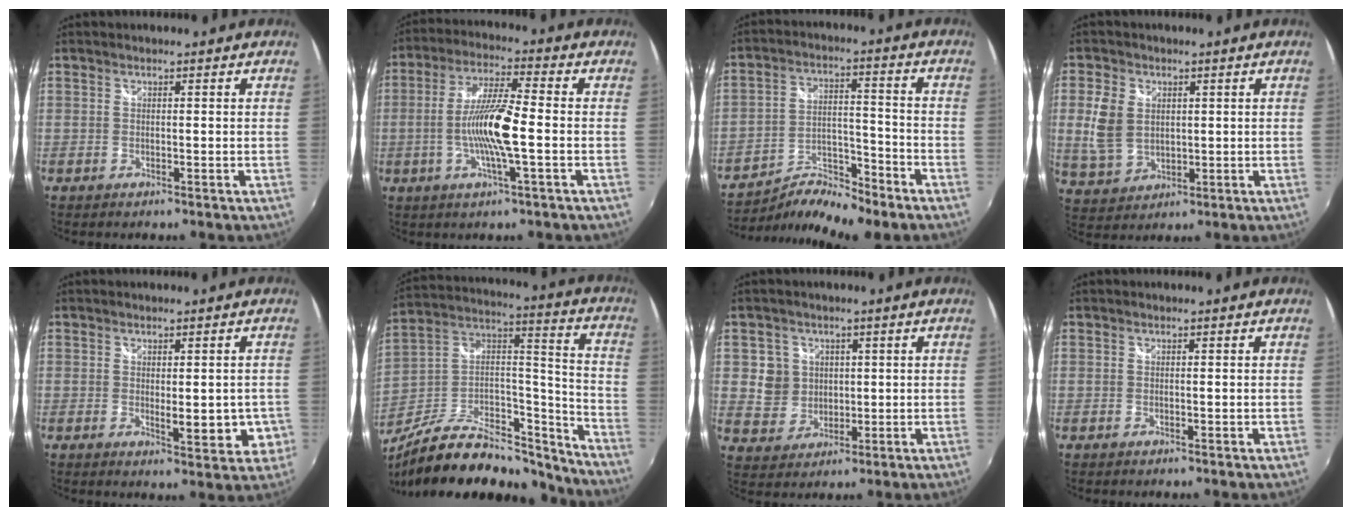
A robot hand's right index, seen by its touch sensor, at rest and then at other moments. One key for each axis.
{"total": 10.8, "fx": -2.2, "fy": 0.9, "fz": 10.6, "tx": -0.210, "ty": 0.000, "tz": -0.043}
{"total": 10.4, "fx": -9.3, "fy": 1.0, "fz": 4.6, "tx": -0.087, "ty": -0.008, "tz": -0.163}
{"total": 8.4, "fx": 1.4, "fy": 7.2, "fz": 4.2, "tx": -0.098, "ty": 0.009, "tz": 0.035}
{"total": 7.5, "fx": -1.4, "fy": 3.0, "fz": 6.8, "tx": -0.092, "ty": -0.021, "tz": -0.014}
{"total": 24.5, "fx": -19.3, "fy": 8.5, "fz": 12.6, "tx": -0.206, "ty": 0.030, "tz": -0.296}
{"total": 6.5, "fx": 1.3, "fy": 6.1, "fz": 1.5, "tx": -0.034, "ty": 0.009, "tz": 0.035}
{"total": 0.6, "fx": -0.2, "fy": 0.3, "fz": 0.5, "tx": -0.006, "ty": 0.000, "tz": -0.003}